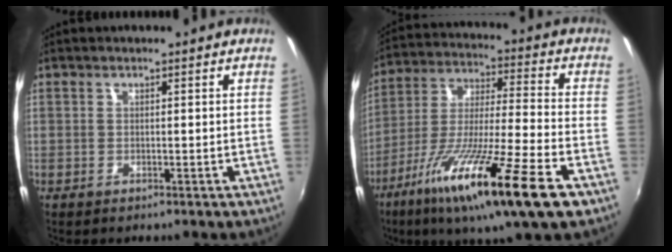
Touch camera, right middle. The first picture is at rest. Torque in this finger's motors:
{"motor_torque": [1.28, -0.86, 0.80, 0.21]}